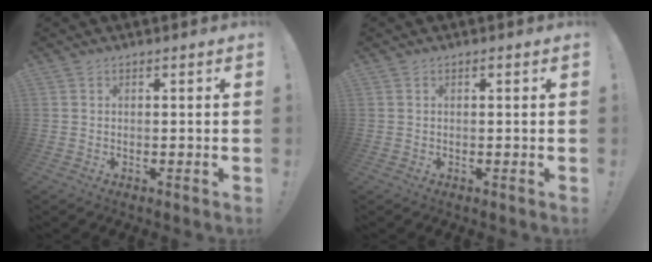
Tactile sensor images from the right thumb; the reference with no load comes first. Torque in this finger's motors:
{"motor_torque": [-0.07, 0.24, 0.26, -0.19, 0.01]}